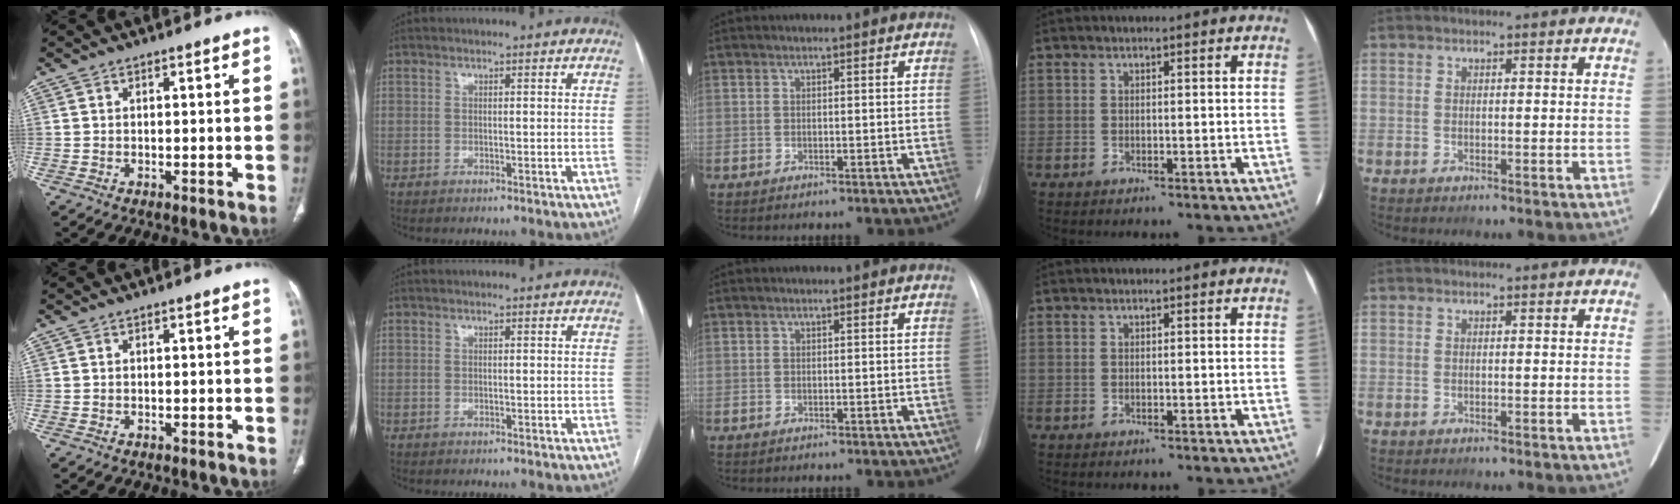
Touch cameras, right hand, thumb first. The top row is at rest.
{}